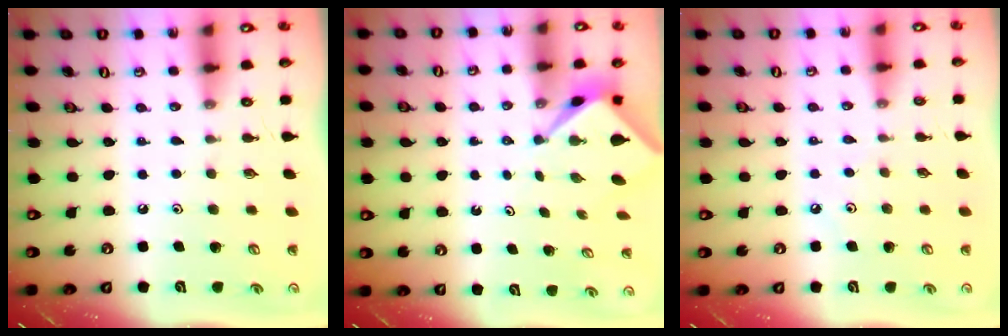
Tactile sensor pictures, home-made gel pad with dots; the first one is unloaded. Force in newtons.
{"total": 2.3, "press": 2.3, "slide": 0.3}
{"total": 3.7, "press": 3.7, "slide": 0.6}